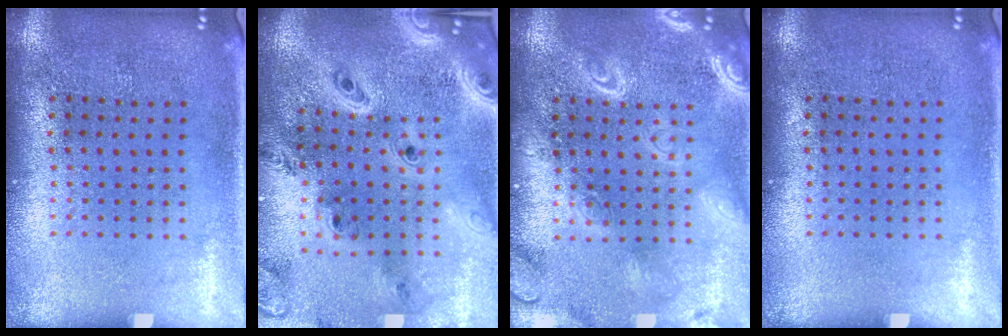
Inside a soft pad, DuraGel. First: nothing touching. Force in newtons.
{"total": 4.0, "press": 3.1, "slide": 2.6}
{"total": 3.0, "press": 3.0, "slide": 0.3}
{"total": 0.0}